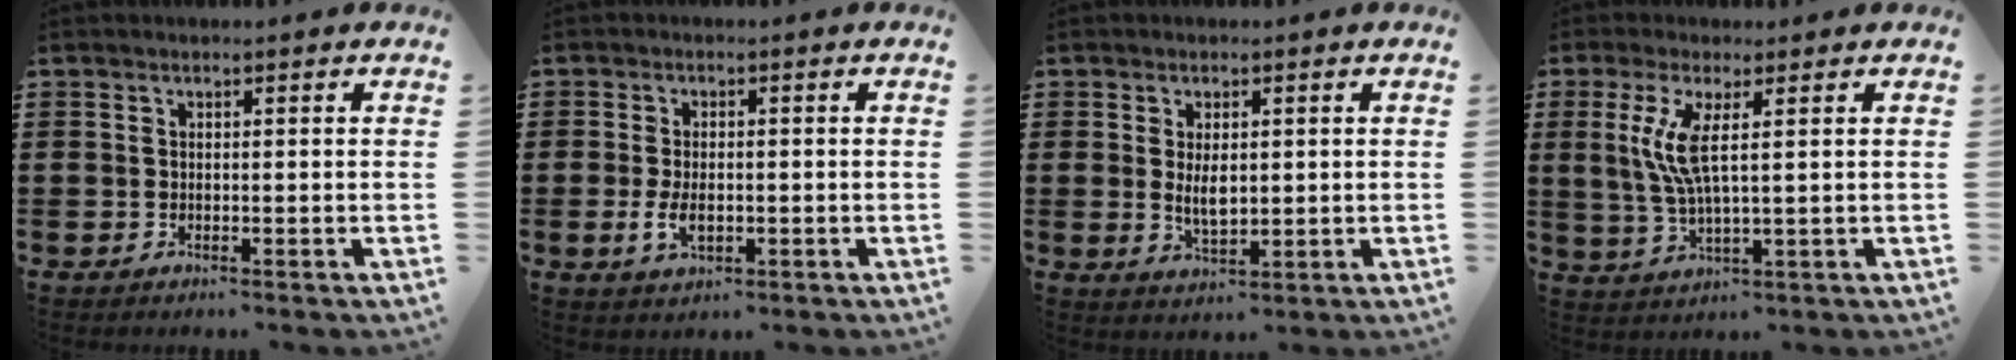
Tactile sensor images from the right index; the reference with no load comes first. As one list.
[{"total": 3.7, "force": [-0.6, 2.0, 3.0], "torque": [-0.071, -0.004, -0.013]}, {"total": 3.8, "force": [0.4, 1.7, 3.4], "torque": [-0.059, -0.001, 0.006]}, {"total": 7.0, "force": [1.6, 1.2, 6.7], "torque": [-0.155, -0.011, 0.020]}]